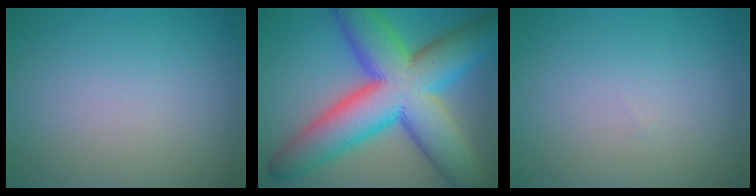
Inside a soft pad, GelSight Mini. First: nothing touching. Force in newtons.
{"total": 15.5, "press": 15.5, "slide": 0.1}
{"total": 0.0}